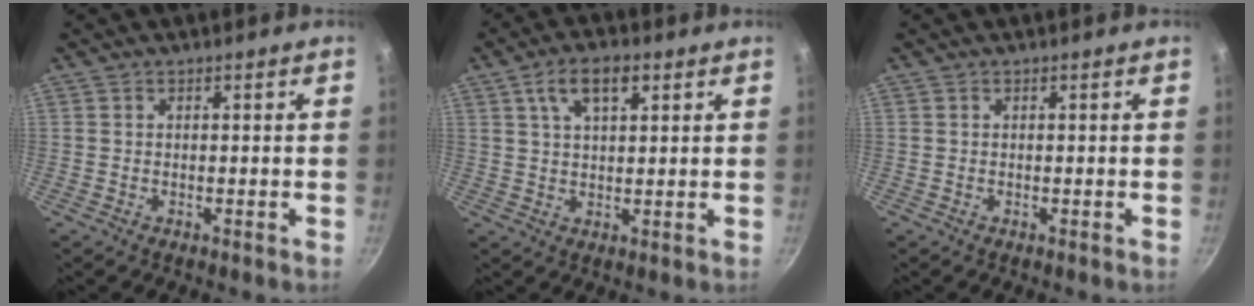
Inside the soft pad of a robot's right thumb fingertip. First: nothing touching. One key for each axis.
{"total": 7.2, "fx": 3.3, "fy": 3.4, "fz": 5.5, "tx": -0.083, "ty": 0.001, "tz": 0.056}
{"total": 0.0}